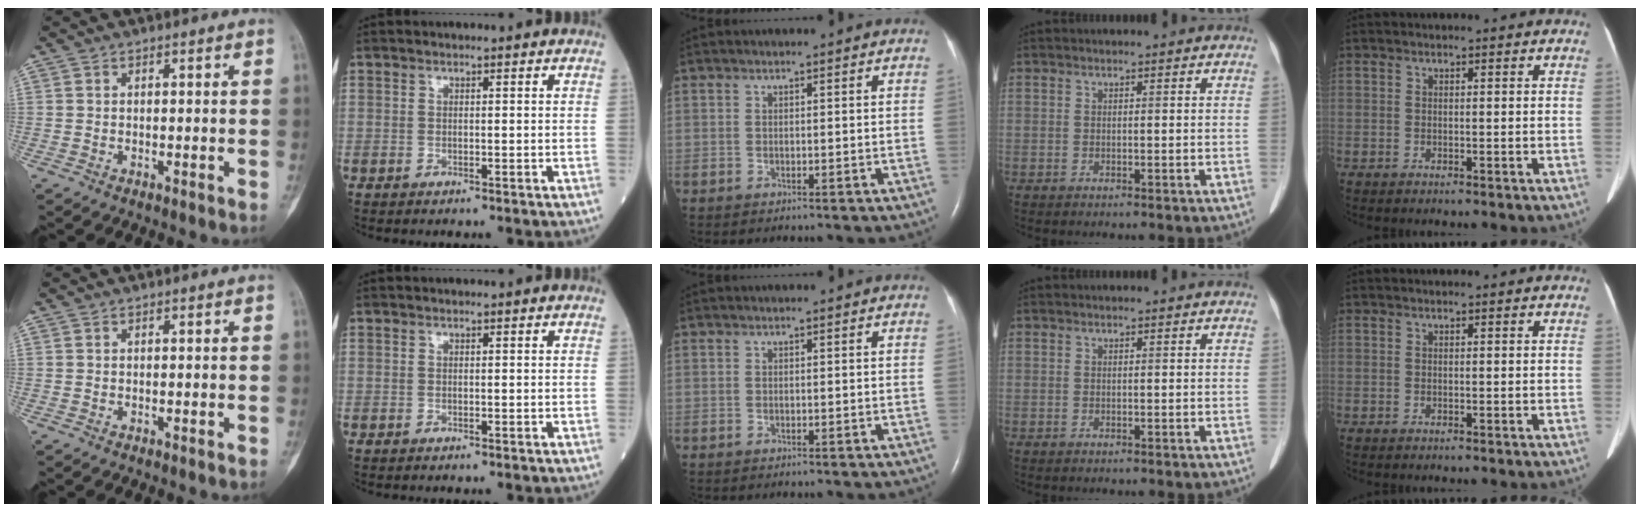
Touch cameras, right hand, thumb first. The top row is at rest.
{}